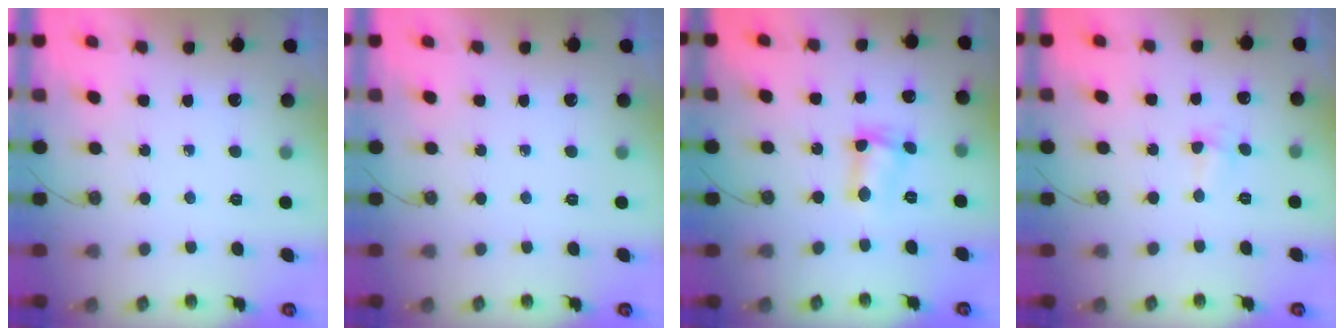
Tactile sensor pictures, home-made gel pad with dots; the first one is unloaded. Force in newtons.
{"total": 0.0}
{"total": 4.4, "press": 4.3, "slide": 1.0}
{"total": 2.9, "press": 2.7, "slide": 1.0}